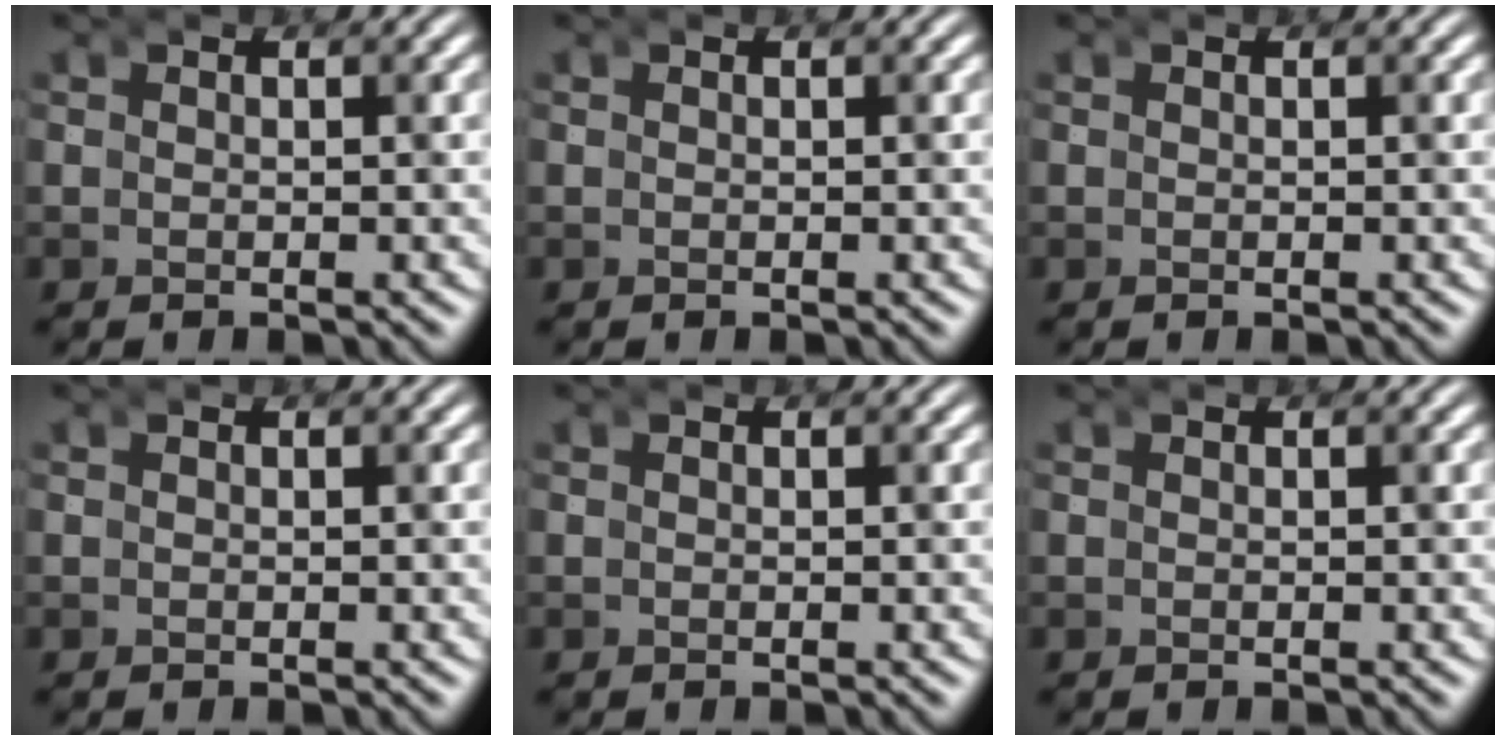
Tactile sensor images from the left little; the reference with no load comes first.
{"total": 0.0}
{"total": 0.0}
{"total": 0.0}
{"total": 0.0}
{"total": 0.0}